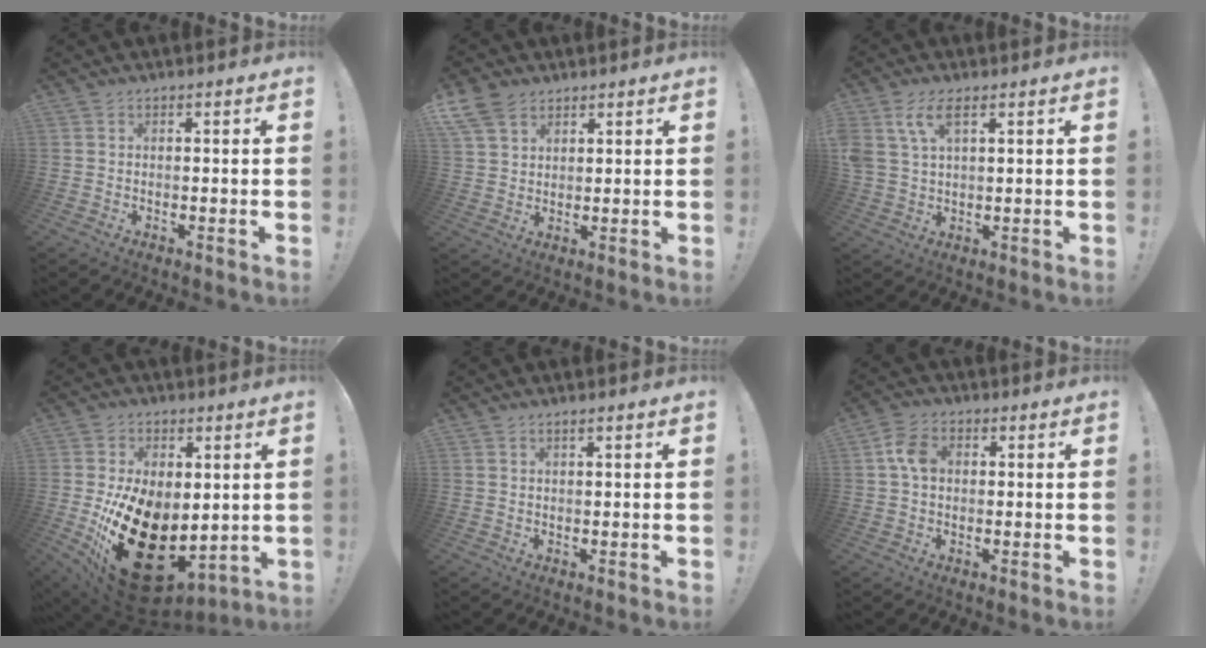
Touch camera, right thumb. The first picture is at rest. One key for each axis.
{"total": 8.4, "fx": 5.5, "fy": 5.2, "fz": 3.7, "tx": -0.079, "ty": -0.020, "tz": 0.108}
{"total": 7.9, "fx": 4.0, "fy": 3.5, "fz": 5.8, "tx": -0.127, "ty": -0.009, "tz": 0.076}
{"total": 25.8, "fx": -6.2, "fy": 16.7, "fz": 18.7, "tx": -0.328, "ty": 0.020, "tz": -0.077}
{"total": 1.2, "fx": 0.7, "fy": -0.2, "fz": 0.9, "tx": -0.014, "ty": -0.002, "tz": 0.011}
{"total": 6.4, "fx": 0.7, "fy": 4.4, "fz": 4.5, "tx": -0.078, "ty": 0.010, "tz": 0.012}